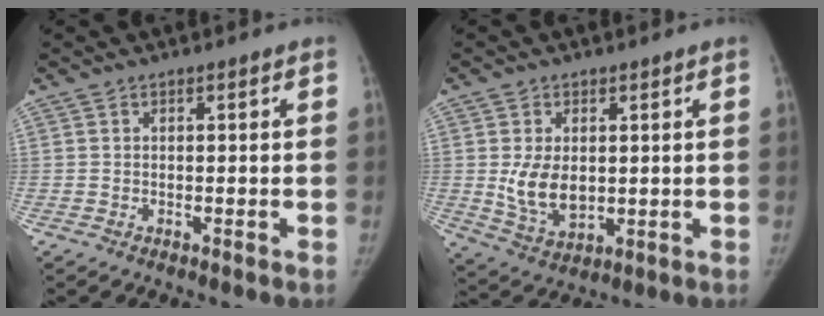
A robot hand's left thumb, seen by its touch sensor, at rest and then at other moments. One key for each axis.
{"total": 7.9, "fx": 0.8, "fy": 5.5, "fz": 5.6, "tx": -0.078, "ty": -0.019, "tz": 0.029}